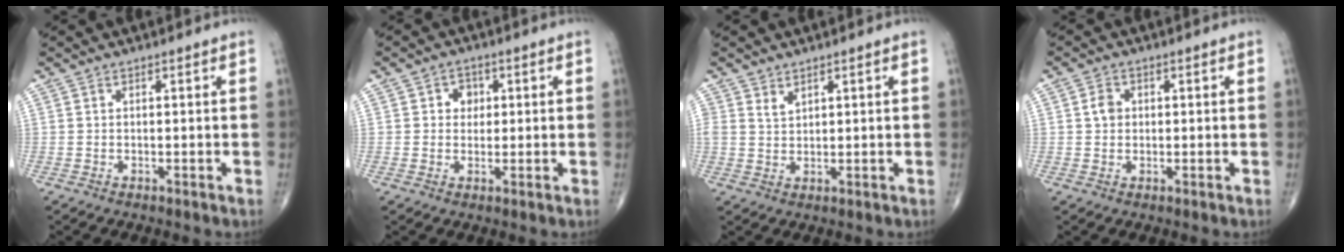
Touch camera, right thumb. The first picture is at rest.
{"total": 3.4, "force": [0.8, 2.9, 1.5], "torque": [0.001, 0.002, 0.008]}
{"total": 2.0, "force": [1.4, 1.1, 0.9], "torque": [-0.007, -0.010, 0.030]}
{"total": 2.7, "force": [0.4, 2.2, 1.4], "torque": [-0.017, 0.002, 0.005]}